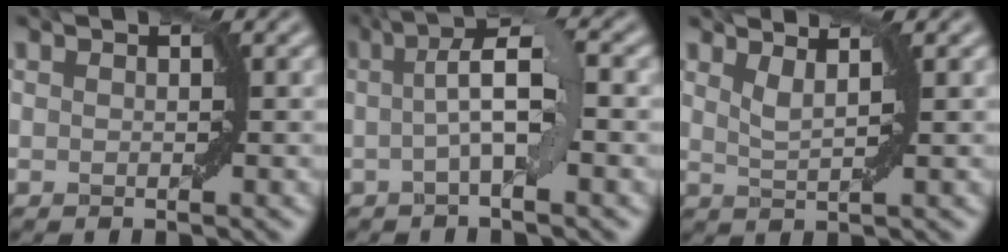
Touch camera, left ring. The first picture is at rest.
{"total": 4.7, "force": [0.2, 0.8, 4.6], "torque": [-0.081, 0.011, -0.002]}
{"total": 2.0, "force": [1.4, 0.3, 1.4], "torque": [-0.019, -0.003, 0.028]}